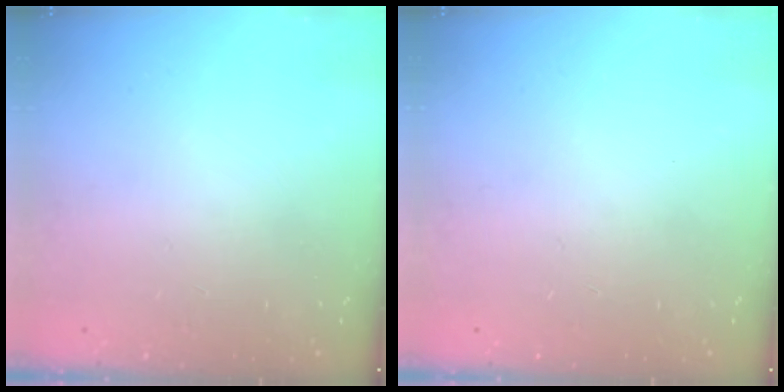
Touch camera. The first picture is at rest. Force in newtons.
{"total": 0.0}